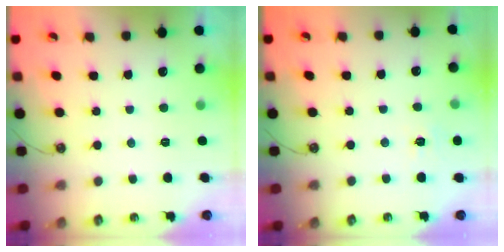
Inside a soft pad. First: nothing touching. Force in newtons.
{"total": 6.1, "press": 6.1, "slide": 0.6}